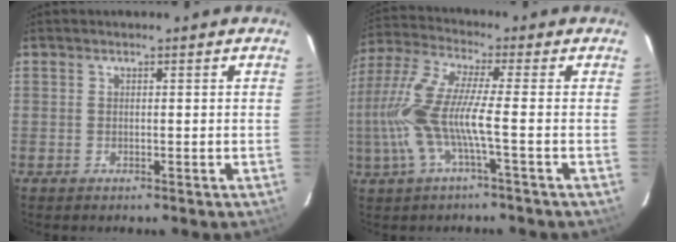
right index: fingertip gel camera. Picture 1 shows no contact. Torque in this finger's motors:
{"motor_torque": [1.46, -0.57, 1.00, 0.21]}